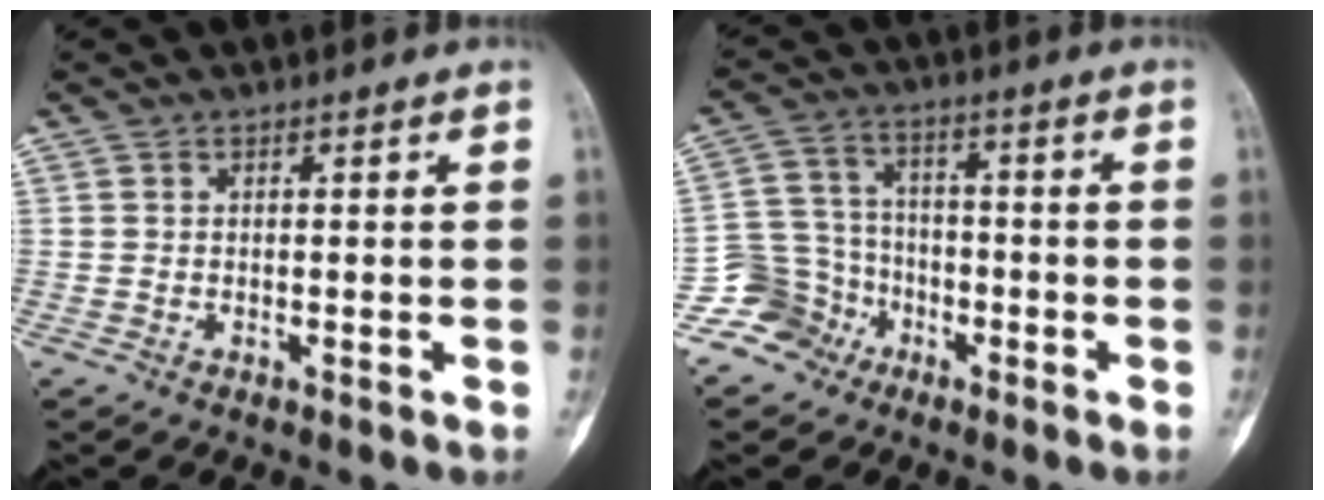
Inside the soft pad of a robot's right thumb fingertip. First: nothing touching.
{"total": 8.3, "force": [-5.0, 6.6, 0.1], "torque": [0.033, 0.052, -0.102]}